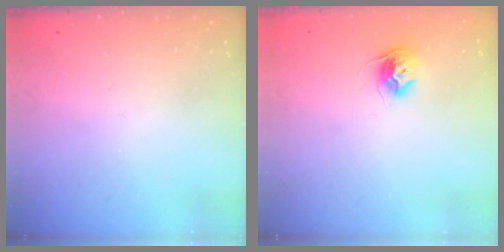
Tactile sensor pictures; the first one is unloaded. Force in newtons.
{"total": 9.6, "press": 9.6, "slide": 0.6}